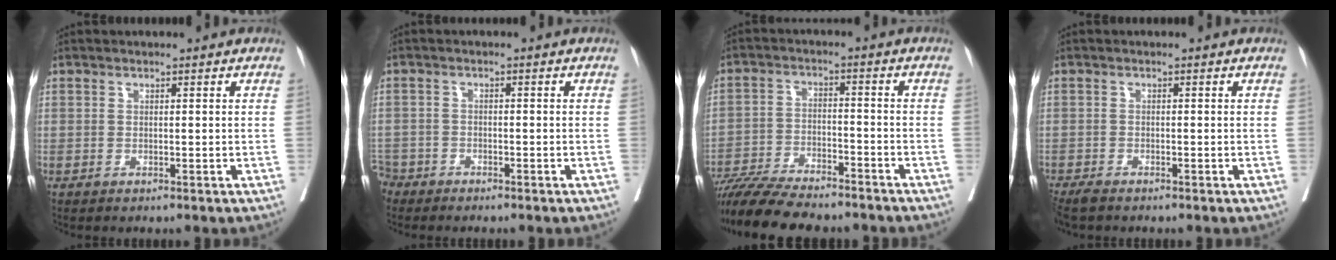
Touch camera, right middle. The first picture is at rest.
{"total": 3.5, "force": [-3.1, 1.7, -0.4], "torque": [0.005, 0.002, -0.065]}
{"total": 14.4, "force": [-12.7, 2.4, 6.3], "torque": [-0.104, -0.009, -0.200]}
{"total": 3.3, "force": [-2.8, 0.8, 1.5], "torque": [-0.025, -0.009, -0.049]}